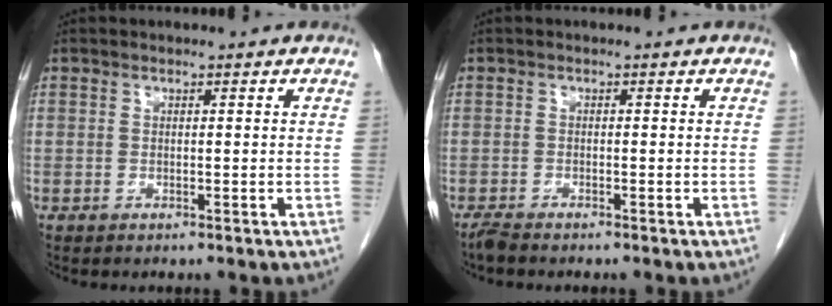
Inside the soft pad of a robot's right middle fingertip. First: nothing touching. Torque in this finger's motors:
{"motor_torque": [-0.09, -0.13, 0.00, 0.01]}